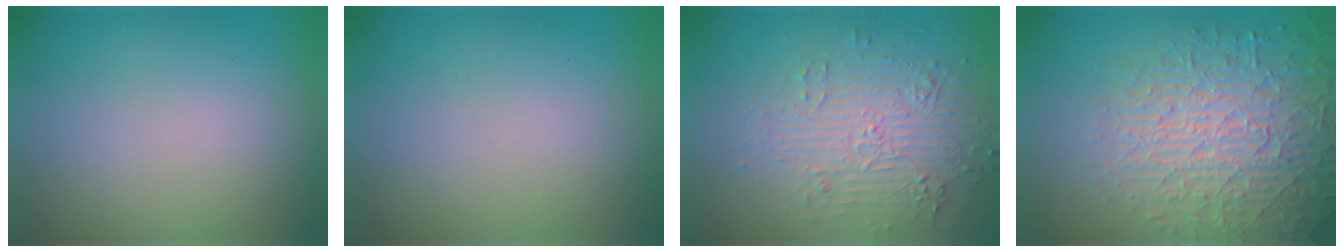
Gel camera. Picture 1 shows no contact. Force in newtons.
{"total": 0.0}
{"total": 4.3, "press": 3.7, "slide": 2.2}
{"total": 7.4, "press": 7.2, "slide": 1.8}